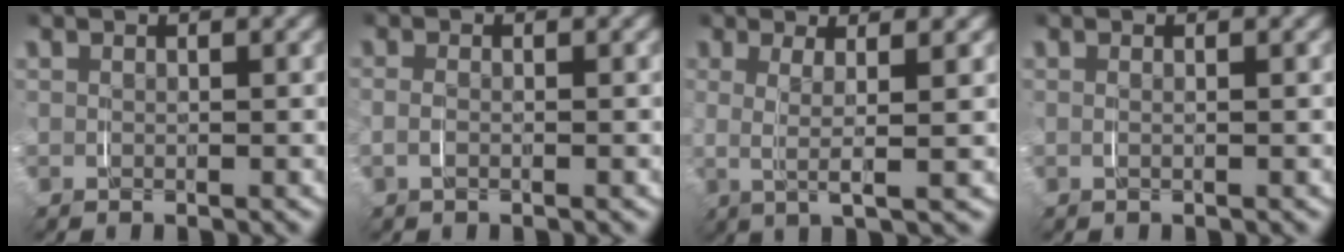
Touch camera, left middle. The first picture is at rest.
{"total": 0.8, "force": [-0.2, -0.8, -0.1], "torque": [0.005, -0.001, -0.005]}
{"total": 3.3, "force": [2.1, -2.1, 1.3], "torque": [-0.011, 0.020, 0.026]}
{"total": 0.8, "force": [0.1, -0.8, -0.1], "torque": [0.006, 0.001, 0.001]}